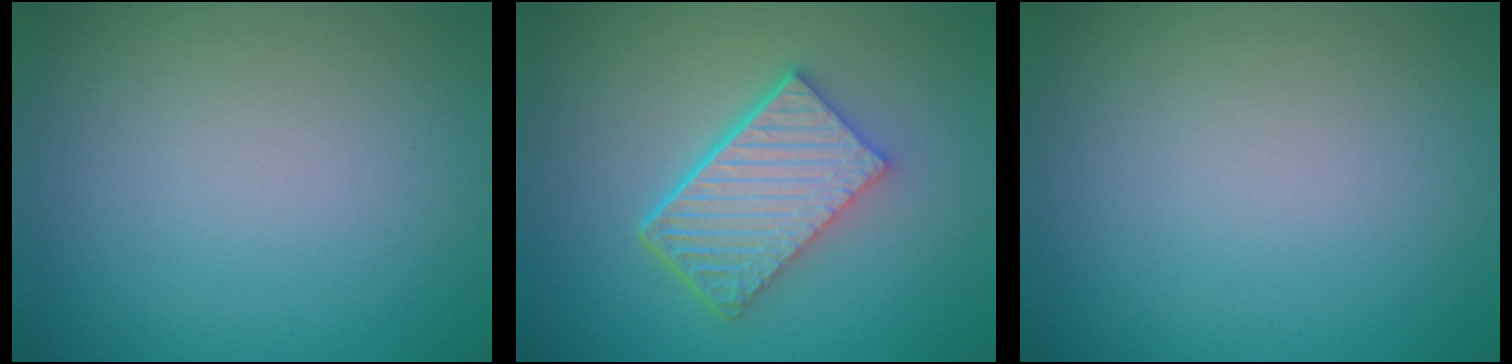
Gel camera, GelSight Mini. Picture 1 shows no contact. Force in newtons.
{"total": 6.1, "press": 4.4, "slide": 4.1}
{"total": 0.0}